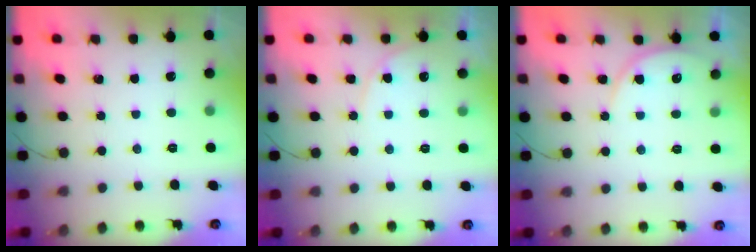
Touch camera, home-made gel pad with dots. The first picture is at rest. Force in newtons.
{"total": 6.9, "press": 6.9, "slide": 0.6}
{"total": 5.4, "press": 5.4, "slide": 0.4}